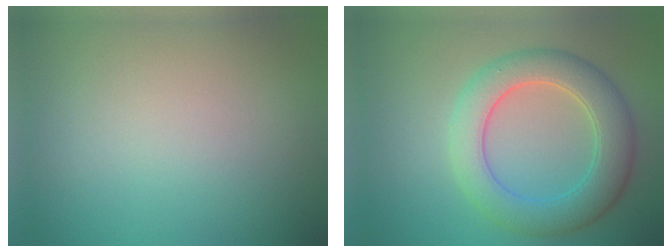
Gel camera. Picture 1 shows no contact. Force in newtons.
{"total": 6.3, "press": 6.3, "slide": 0.2}